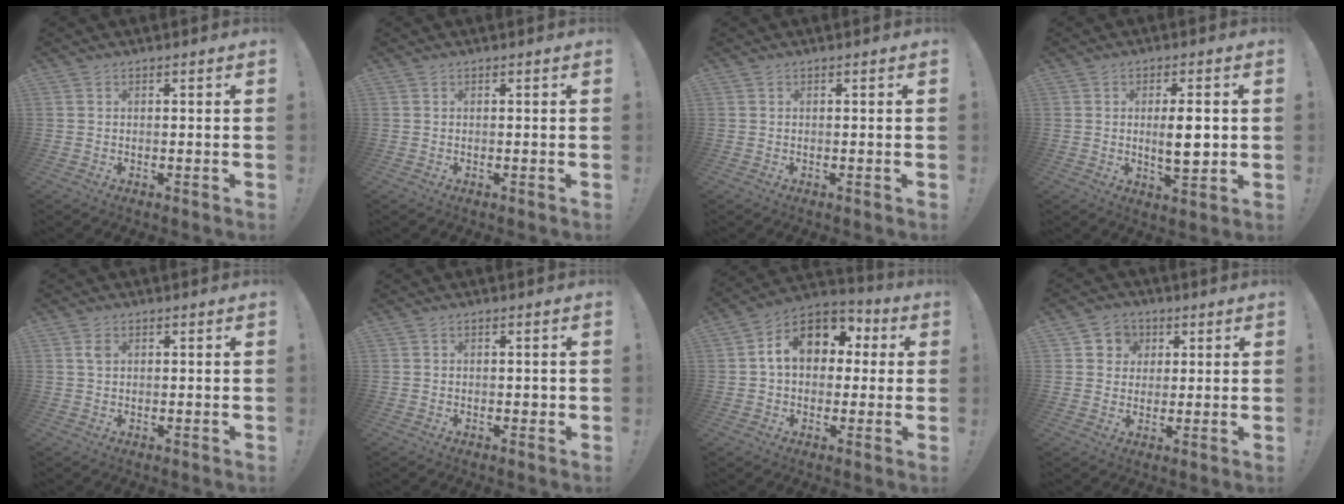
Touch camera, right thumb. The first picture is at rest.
{"total": 0.0}
{"total": 0.0}
{"total": 7.6, "force": [0.4, 2.0, 7.4], "torque": [-0.119, -0.014, 0.000]}
{"total": 1.7, "force": [0.8, 1.2, 1.0], "torque": [-0.010, -0.002, 0.011]}
{"total": 0.9, "force": [0.0, 0.8, 0.5], "torque": [-0.007, 0.003, 0.000]}
{"total": 14.1, "force": [3.4, 10.1, 9.2], "torque": [-0.134, 0.003, 0.064]}
{"total": 6.4, "force": [1.3, 6.1, 1.2], "torque": [-0.016, -0.001, 0.027]}